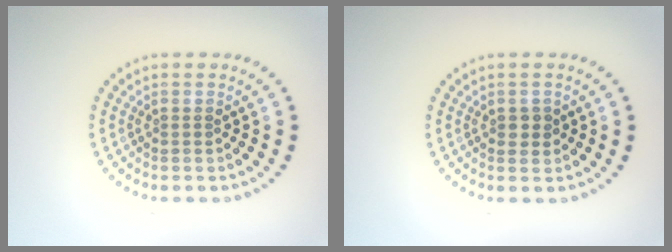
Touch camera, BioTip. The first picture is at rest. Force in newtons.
{"total": 1.3, "press": 1.3, "slide": 0.2}